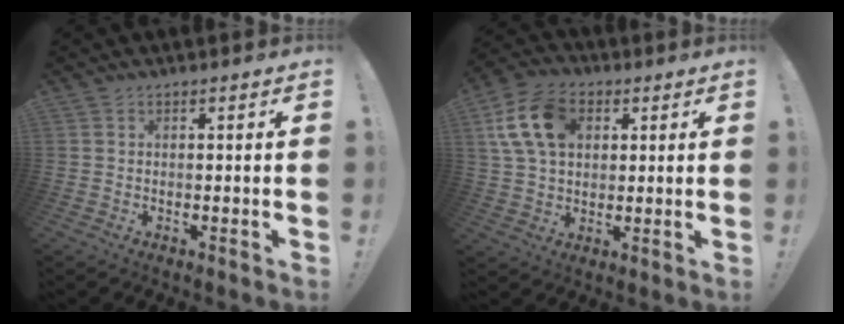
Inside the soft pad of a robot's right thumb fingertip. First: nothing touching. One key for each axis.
{"total": 14.8, "fx": 4.8, "fy": 10.5, "fz": 9.3, "tx": -0.163, "ty": -0.004, "tz": 0.096}